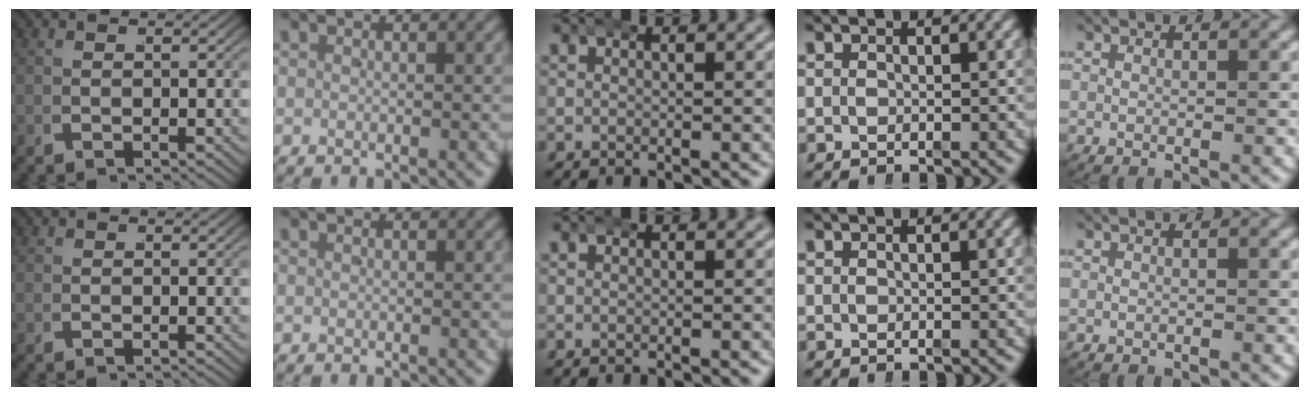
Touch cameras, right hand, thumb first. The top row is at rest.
{}